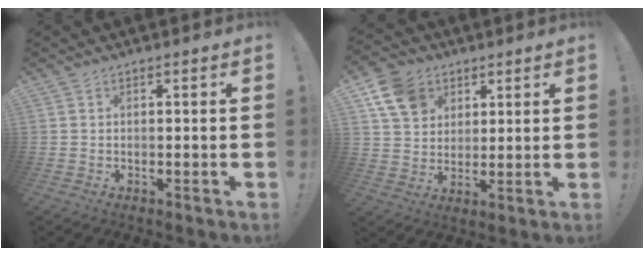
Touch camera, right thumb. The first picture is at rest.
{"total": 12.3, "force": [6.0, 9.5, 5.0], "torque": [-0.078, -0.021, 0.120]}